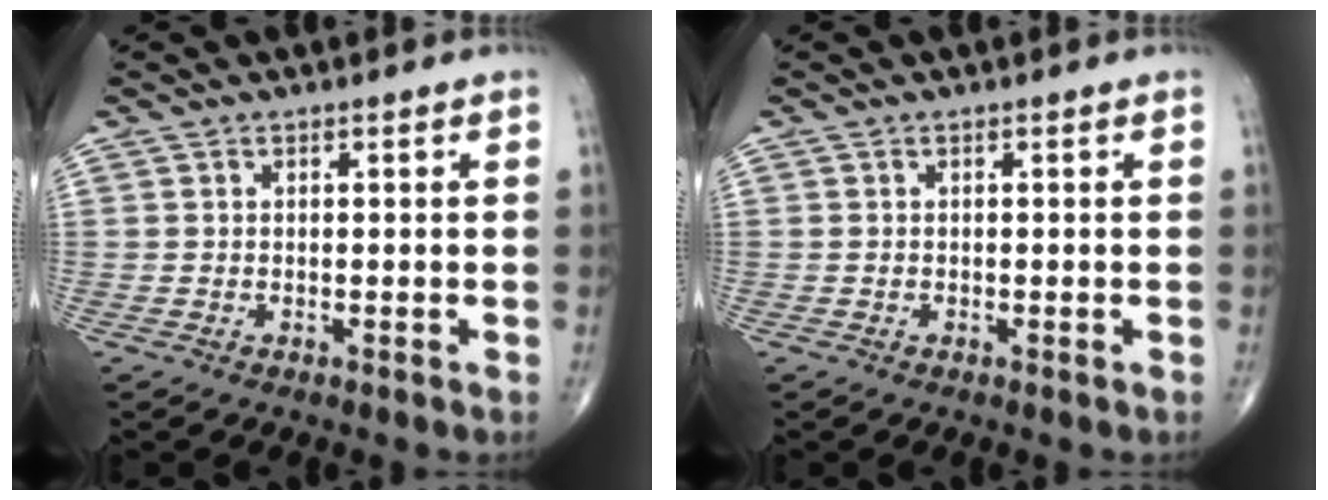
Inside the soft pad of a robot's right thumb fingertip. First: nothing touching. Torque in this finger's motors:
{"motor_torque": [1.16, 0.85, -0.19, -0.32, 0.04]}